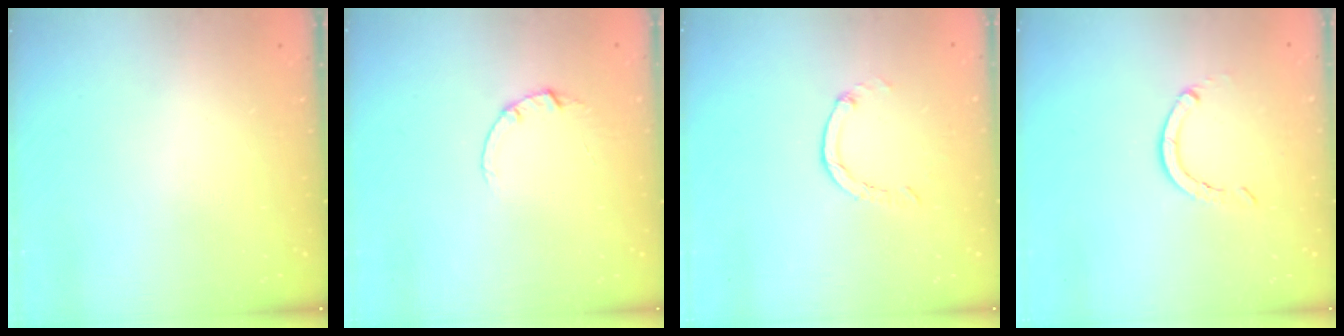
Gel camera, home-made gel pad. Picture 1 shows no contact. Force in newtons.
{"total": 2.0, "press": 2.0, "slide": 0.2}
{"total": 1.0, "press": 0.9, "slide": 0.3}
{"total": 2.9, "press": 2.9, "slide": 0.1}